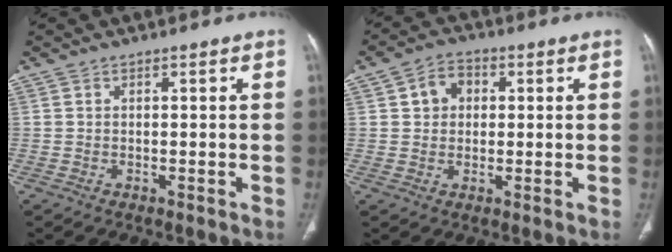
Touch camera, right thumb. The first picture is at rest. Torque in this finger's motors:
{"motor_torque": [-0.25, 0.52, 0.31, 0.44, 0.12]}